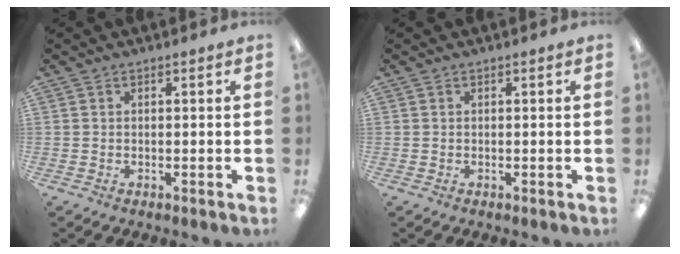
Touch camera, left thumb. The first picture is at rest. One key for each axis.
{"total": 0.0}